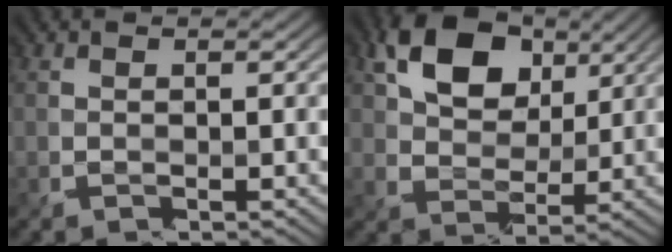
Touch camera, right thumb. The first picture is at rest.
{"total": 9.6, "force": [3.9, 6.5, 5.9], "torque": [-0.121, 0.004, 0.061]}